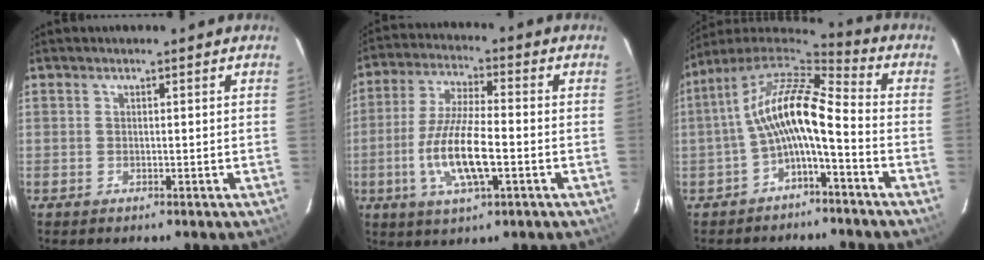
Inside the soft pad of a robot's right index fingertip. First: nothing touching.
{"total": 12.2, "force": [-3.4, 3.0, 11.3], "torque": [-0.231, -0.004, -0.065]}
{"total": 12.3, "force": [-2.6, 3.5, 11.5], "torque": [-0.227, 0.019, -0.056]}